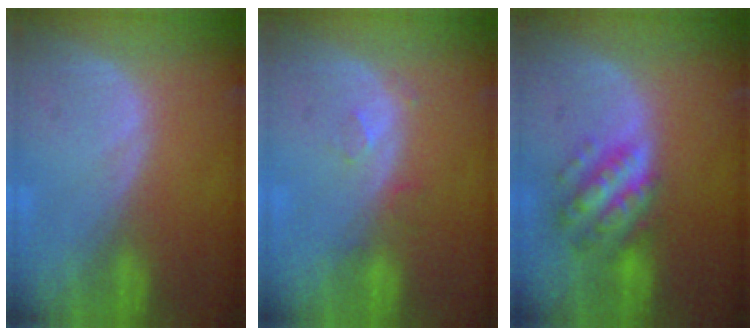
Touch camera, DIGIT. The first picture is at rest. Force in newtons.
{"total": 2.3, "press": 2.0, "slide": 1.1}
{"total": 7.0, "press": 7.0, "slide": 0.4}